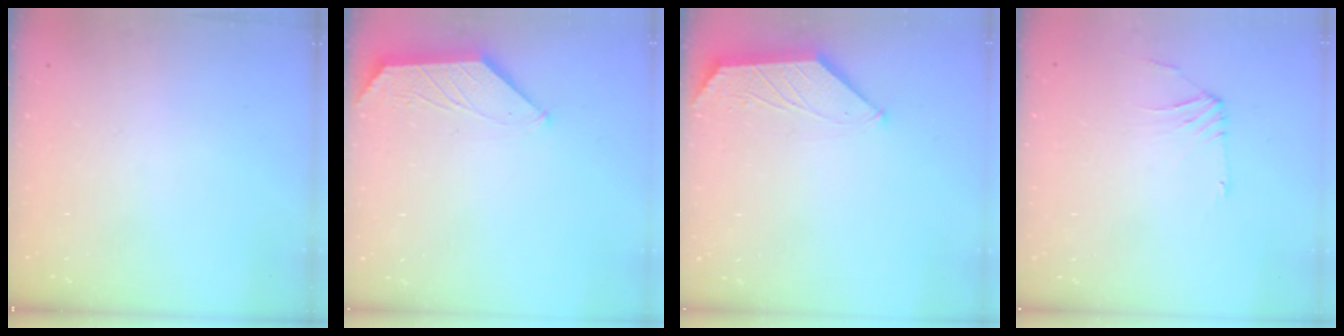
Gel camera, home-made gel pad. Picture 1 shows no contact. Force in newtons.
{"total": 1.2, "press": 1.2, "slide": 0.3}
{"total": 1.6, "press": 1.6, "slide": 0.3}
{"total": 1.0, "press": 0.8, "slide": 0.5}